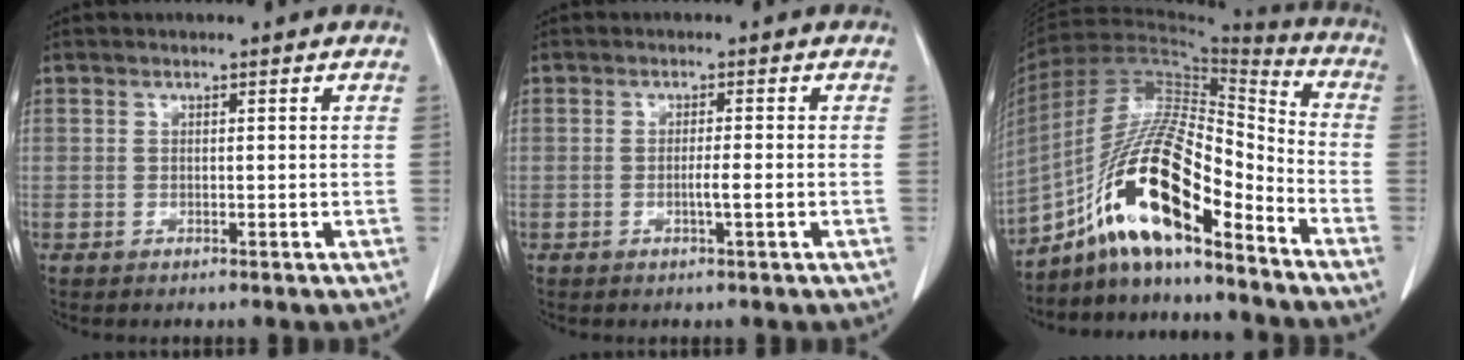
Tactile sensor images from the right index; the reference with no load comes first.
{"total": 2.0, "force": [-0.5, -0.3, 1.9], "torque": [-0.035, -0.002, -0.010]}
{"total": 16.5, "force": [-10.2, 3.2, 12.5], "torque": [-0.239, 0.020, -0.180]}